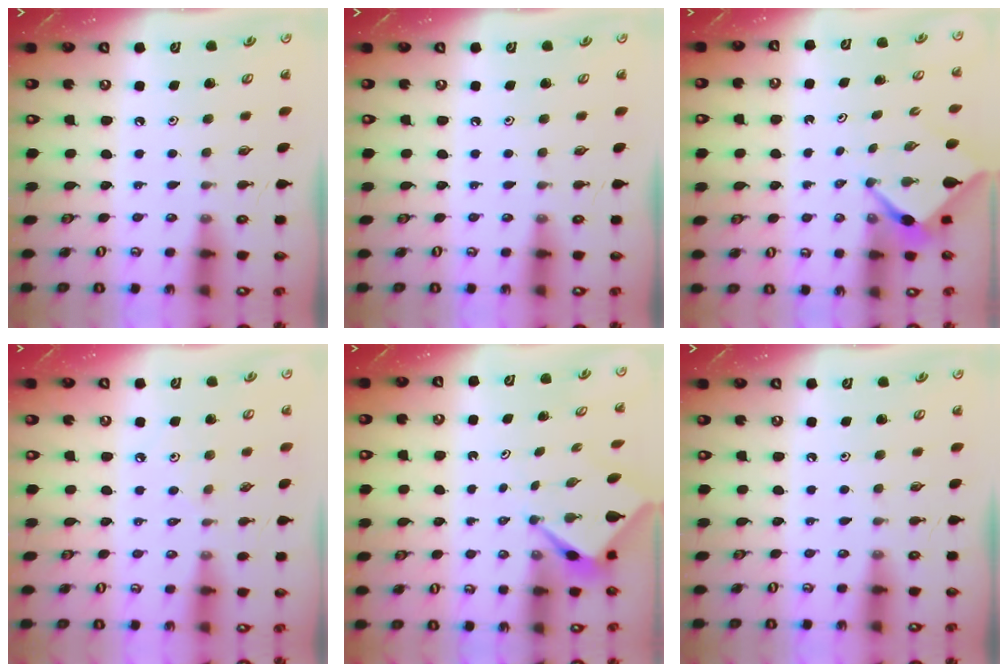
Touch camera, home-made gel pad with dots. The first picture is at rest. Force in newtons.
{"total": 0.0}
{"total": 2.7, "press": 2.7, "slide": 0.3}
{"total": 4.0, "press": 4.0, "slide": 0.7}
{"total": 2.6, "press": 2.6, "slide": 0.2}
{"total": 0.0}